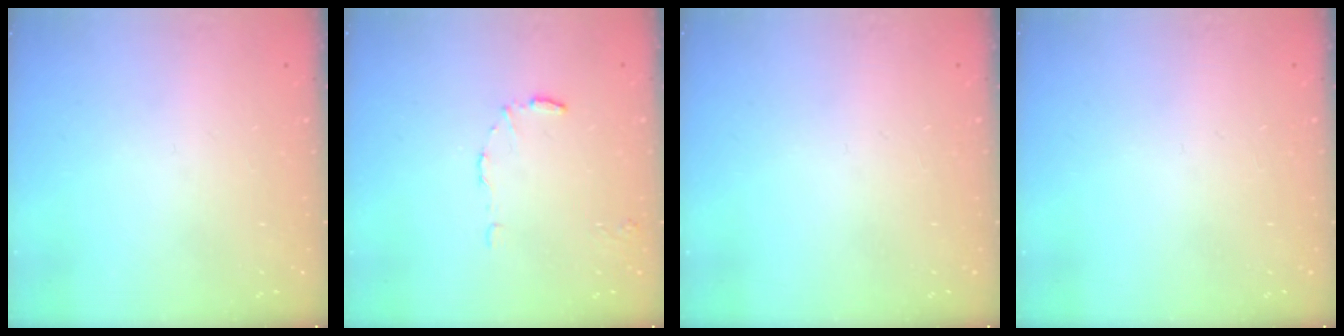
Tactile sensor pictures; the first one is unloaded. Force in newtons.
{"total": 5.2, "press": 5.1, "slide": 0.3}
{"total": 0.0}
{"total": 0.0}